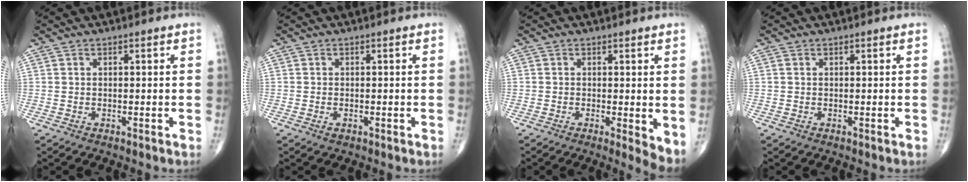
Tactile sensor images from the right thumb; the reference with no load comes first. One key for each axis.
{"total": 0.8, "fx": -0.3, "fy": 0.5, "fz": 0.6, "tx": -0.007, "ty": 0.001, "tz": -0.005}
{"total": 3.9, "fx": -0.1, "fy": 1.1, "fz": 3.8, "tx": -0.051, "ty": -0.012, "tz": -0.005}
{"total": 0.0}